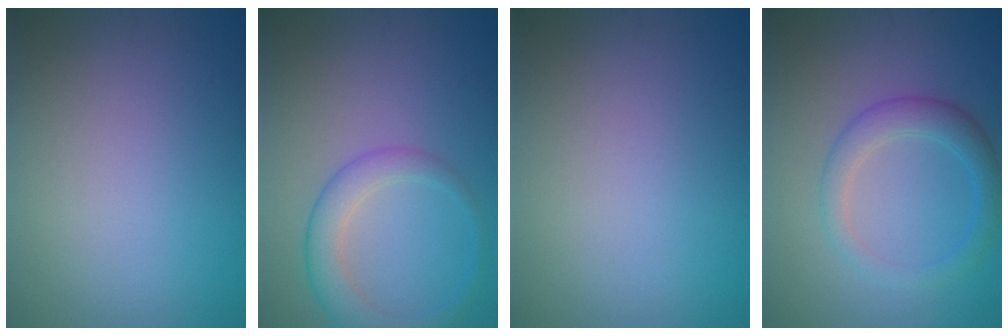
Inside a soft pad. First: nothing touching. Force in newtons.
{"total": 2.9, "press": 2.8, "slide": 0.1}
{"total": 0.0}
{"total": 3.1, "press": 3.1, "slide": 0.1}